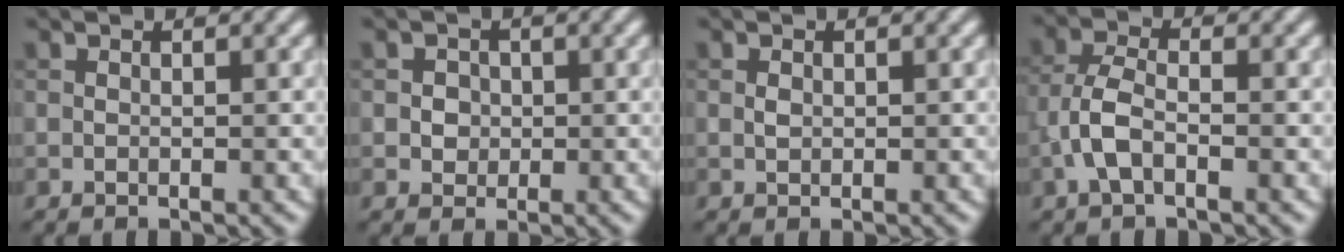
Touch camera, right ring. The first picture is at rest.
{"total": 1.9, "force": [0.2, 1.7, 0.7], "torque": [-0.001, 0.003, 0.006]}
{"total": 0.5, "force": [0.1, 0.4, 0.4], "torque": [-0.009, 0.000, 0.002]}
{"total": 3.1, "force": [-1.3, 1.4, 2.5], "torque": [-0.056, 0.007, -0.036]}